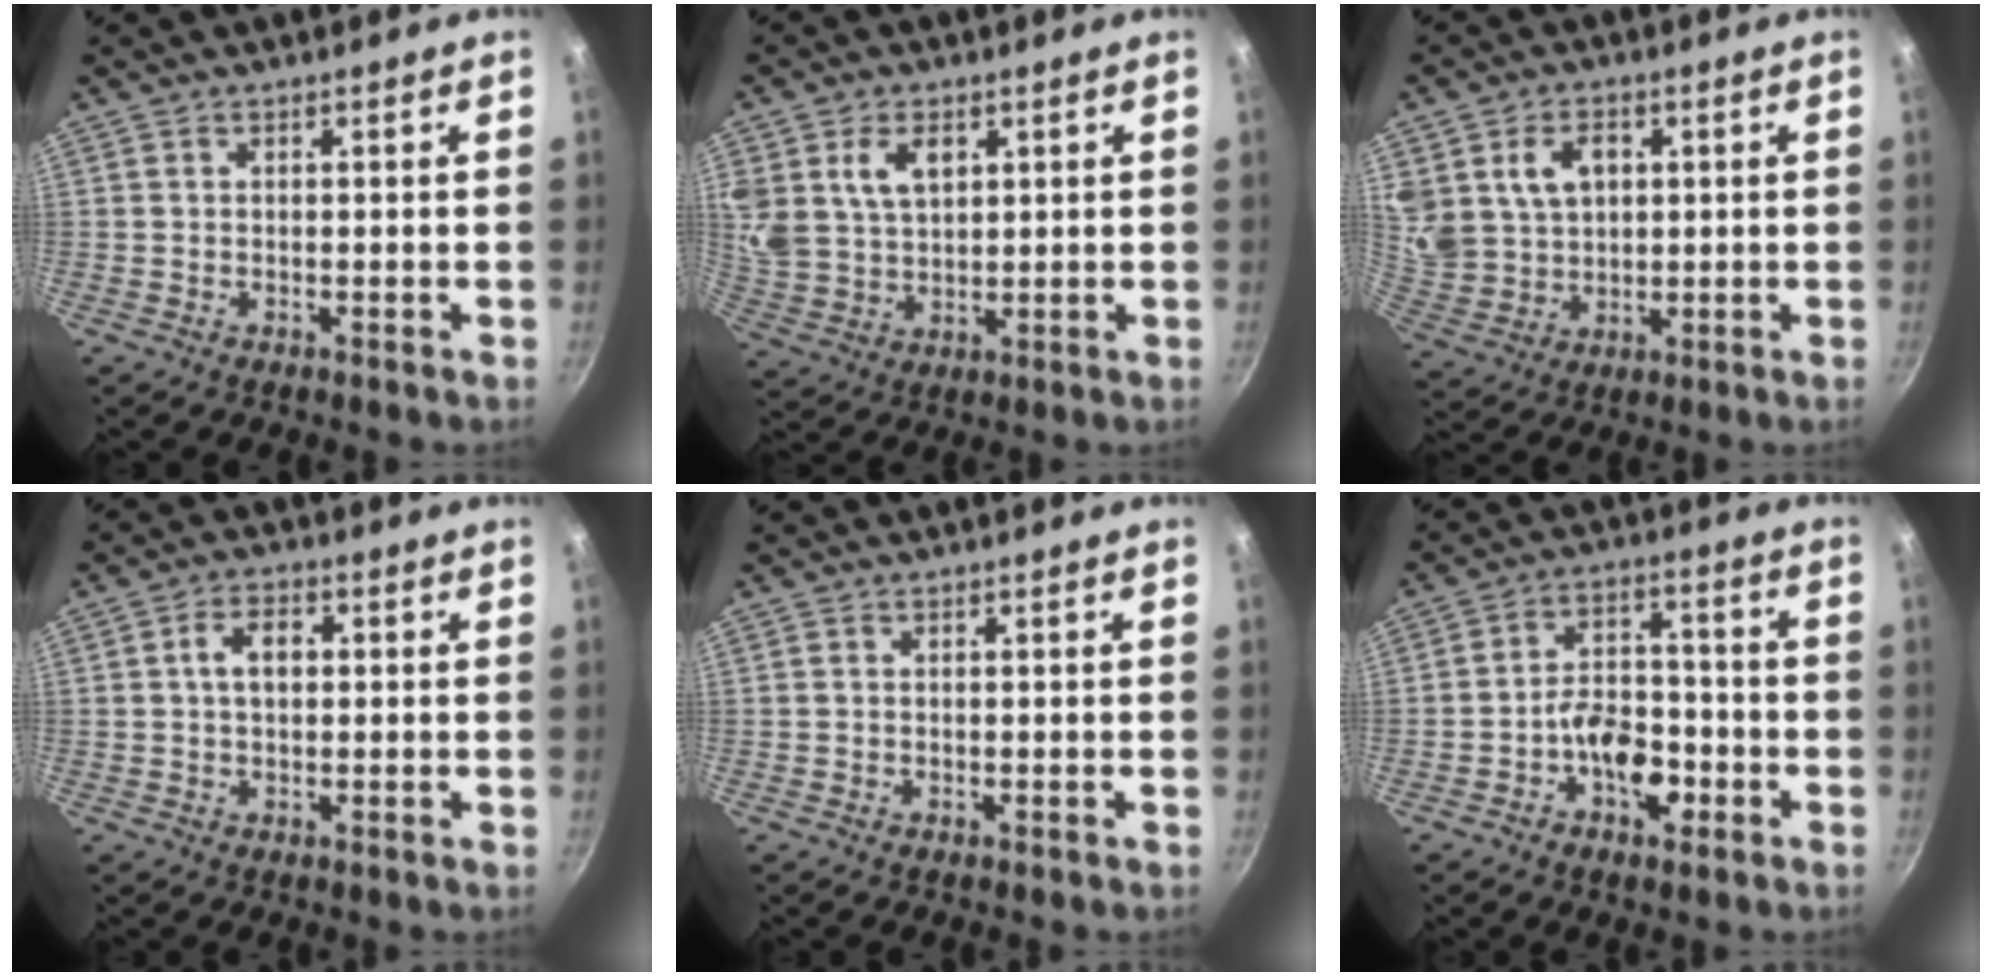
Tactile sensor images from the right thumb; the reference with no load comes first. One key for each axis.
{"total": 10.1, "fx": 3.9, "fy": 7.0, "fz": 6.3, "tx": -0.110, "ty": -0.015, "tz": 0.080}
{"total": 11.6, "fx": 3.6, "fy": 9.0, "fz": 6.4, "tx": -0.103, "ty": -0.011, "tz": 0.081}
{"total": 6.0, "fx": 0.7, "fy": 3.9, "fz": 4.4, "tx": -0.057, "ty": 0.016, "tz": 0.006}
{"total": 0.0}
{"total": 9.2, "fx": -3.8, "fy": 5.5, "fz": 6.3, "tx": -0.073, "ty": 0.040, "tz": -0.064}